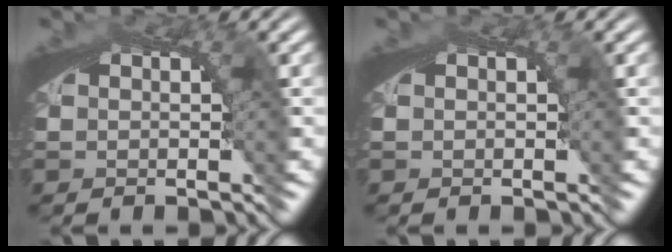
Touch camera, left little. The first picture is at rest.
{"total": 0.0}